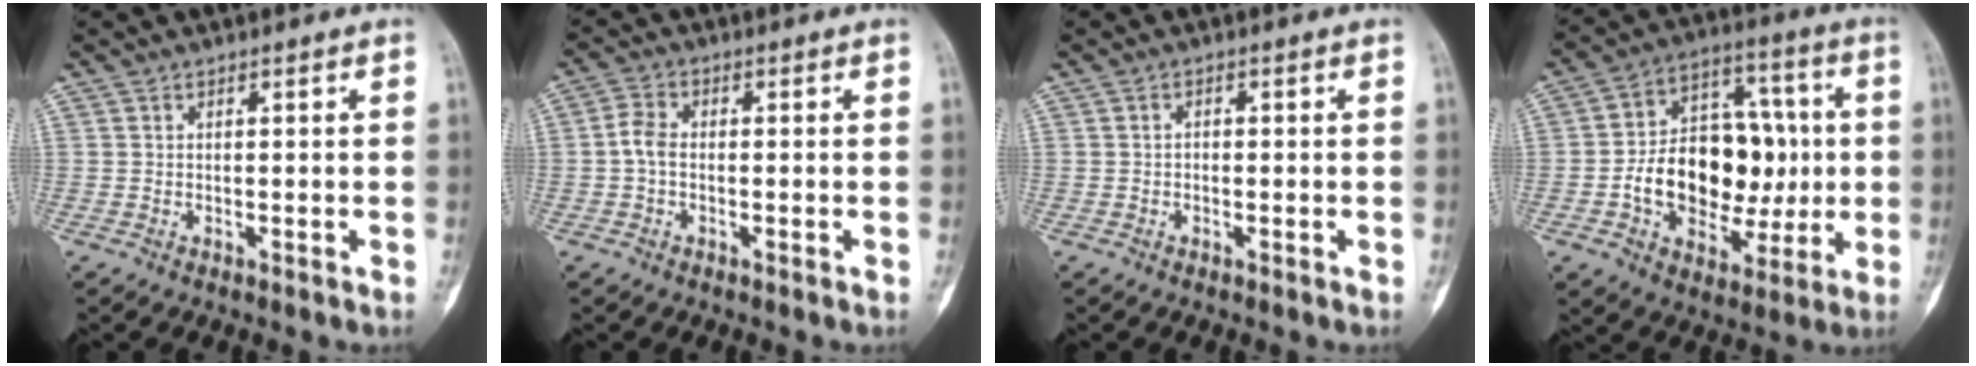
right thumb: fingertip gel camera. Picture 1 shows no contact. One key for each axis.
{"total": 3.7, "fx": -0.4, "fy": 2.4, "fz": 2.8, "tx": -0.058, "ty": 0.011, "tz": -0.014}
{"total": 0.9, "fx": -0.1, "fy": 0.7, "fz": 0.7, "tx": -0.010, "ty": 0.005, "tz": -0.001}
{"total": 19.4, "fx": -1.7, "fy": 13.8, "fz": 13.5, "tx": -0.169, "ty": 0.037, "tz": -0.017}